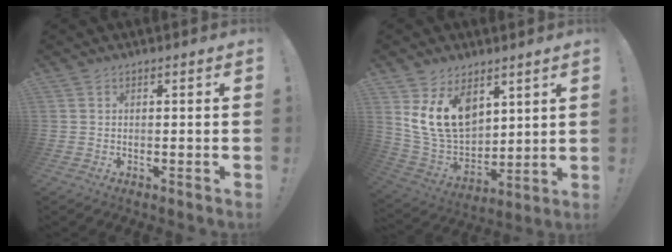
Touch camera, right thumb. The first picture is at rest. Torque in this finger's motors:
{"motor_torque": [0.83, 2.36, 0.24, 0.24, 0.24]}